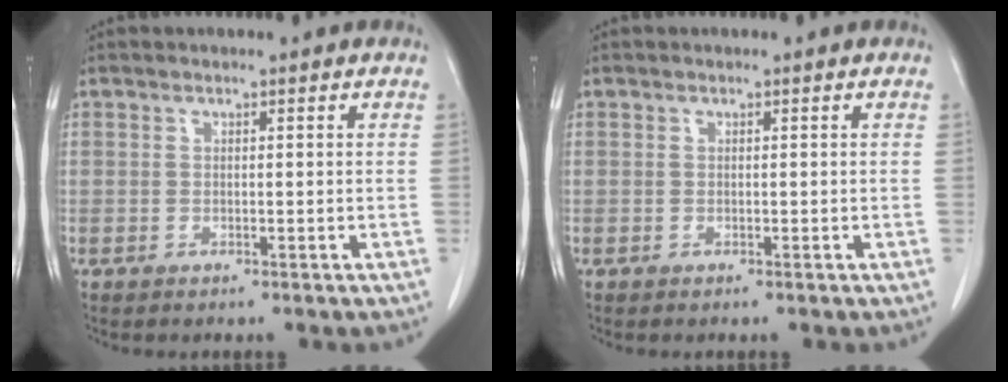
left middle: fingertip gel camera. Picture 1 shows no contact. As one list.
[{"total": 0.0}]